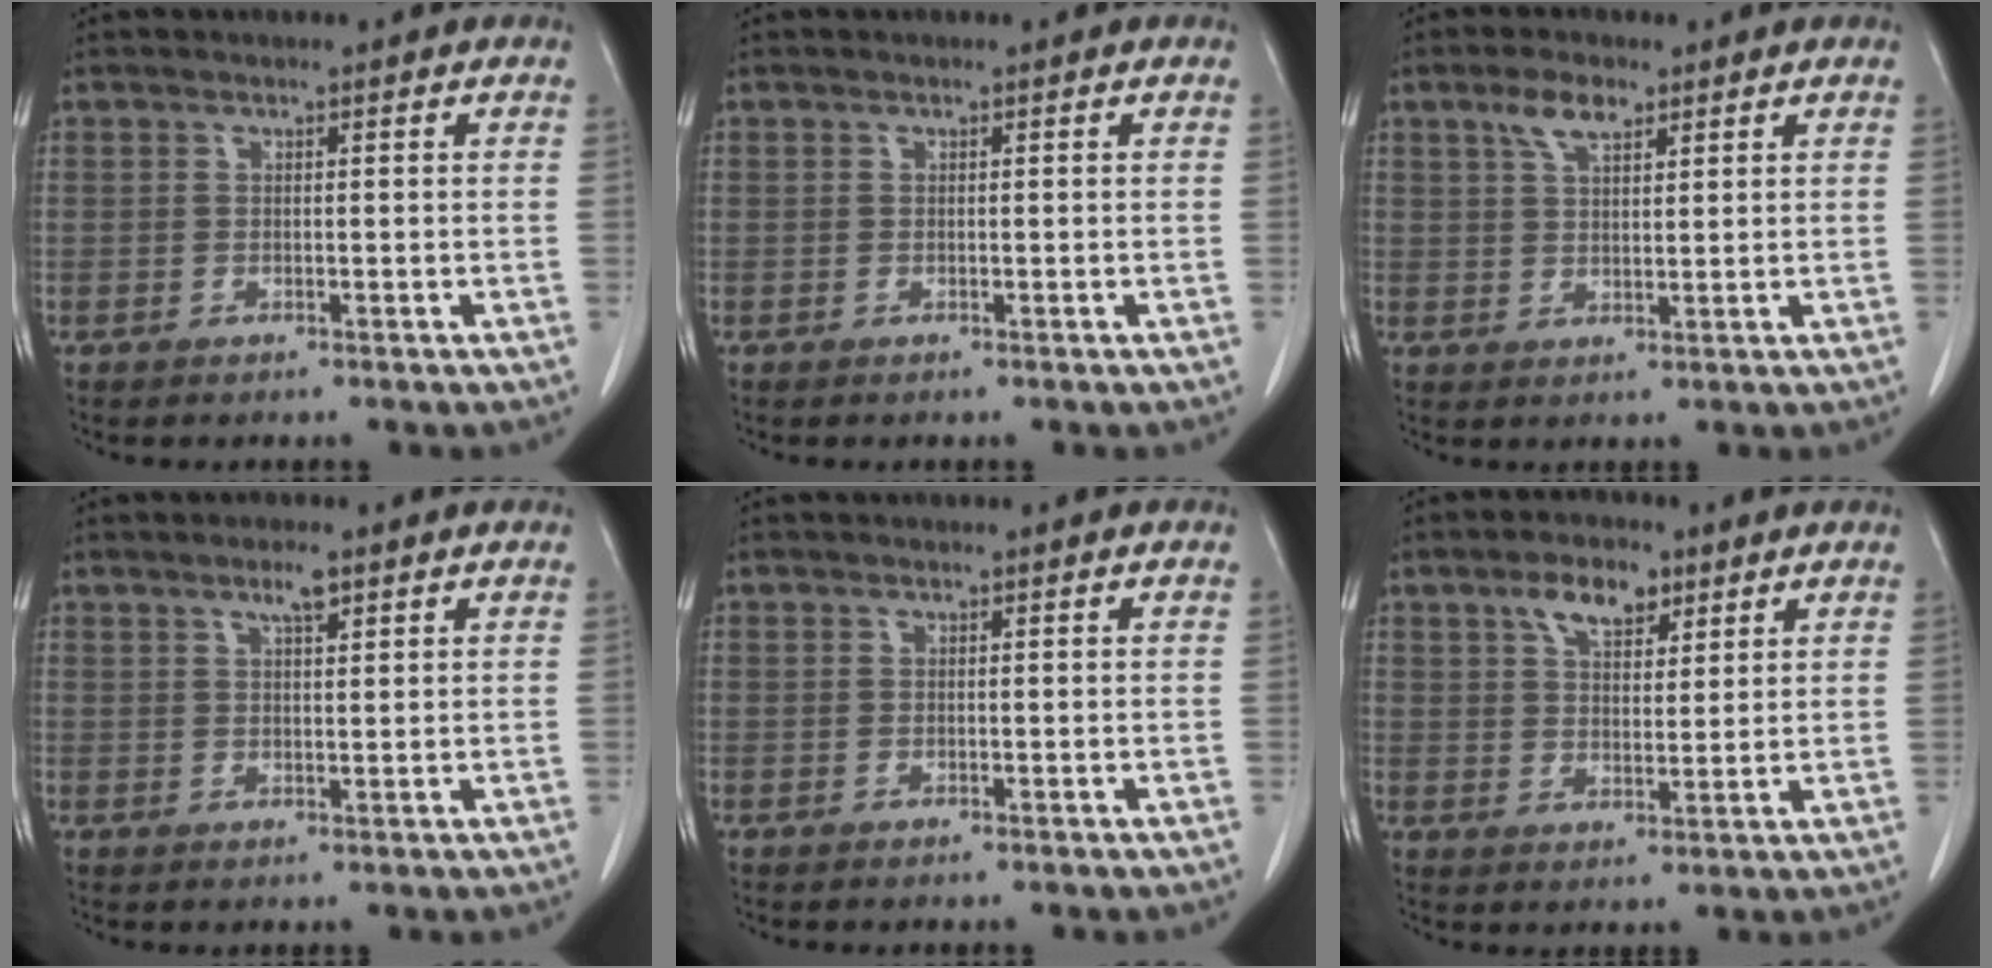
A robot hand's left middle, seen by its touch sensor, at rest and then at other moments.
{"total": 0.0}
{"total": 4.3, "force": [2.7, 1.8, 2.8], "torque": [-0.058, 0.009, 0.054]}
{"total": 2.7, "force": [1.7, 0.5, 2.0], "torque": [-0.038, 0.003, 0.030]}
{"total": 0.0}
{"total": 6.1, "force": [3.6, 3.1, 3.8], "torque": [-0.066, 0.012, 0.063]}